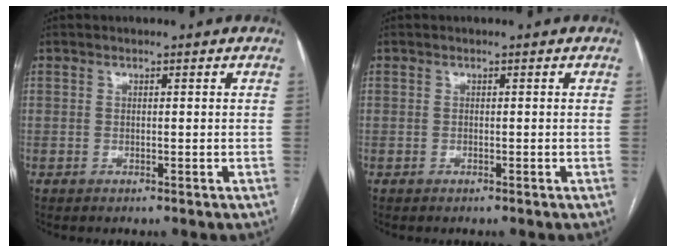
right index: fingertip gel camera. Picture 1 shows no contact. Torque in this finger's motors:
{"motor_torque": [0.03, 0.03, 0.01, 0.00]}